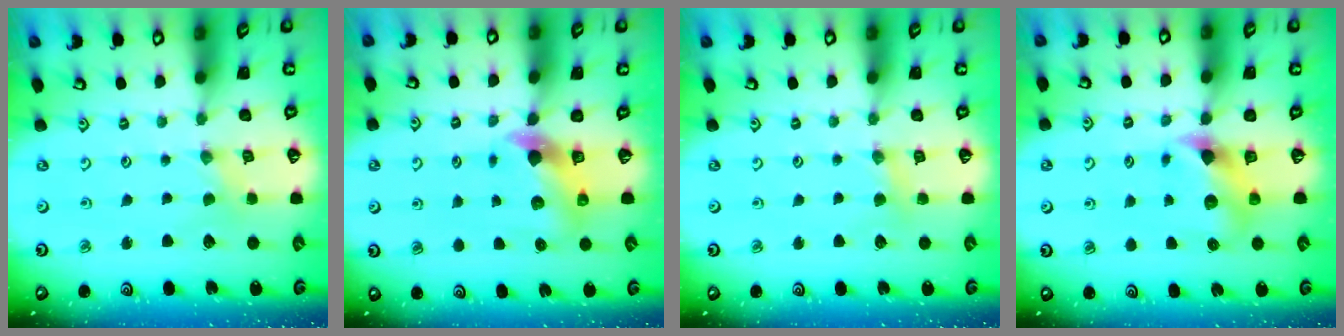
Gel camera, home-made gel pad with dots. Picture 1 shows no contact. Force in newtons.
{"total": 6.3, "press": 6.3, "slide": 0.9}
{"total": 3.8, "press": 3.8, "slide": 0.5}
{"total": 6.8, "press": 6.8, "slide": 0.7}